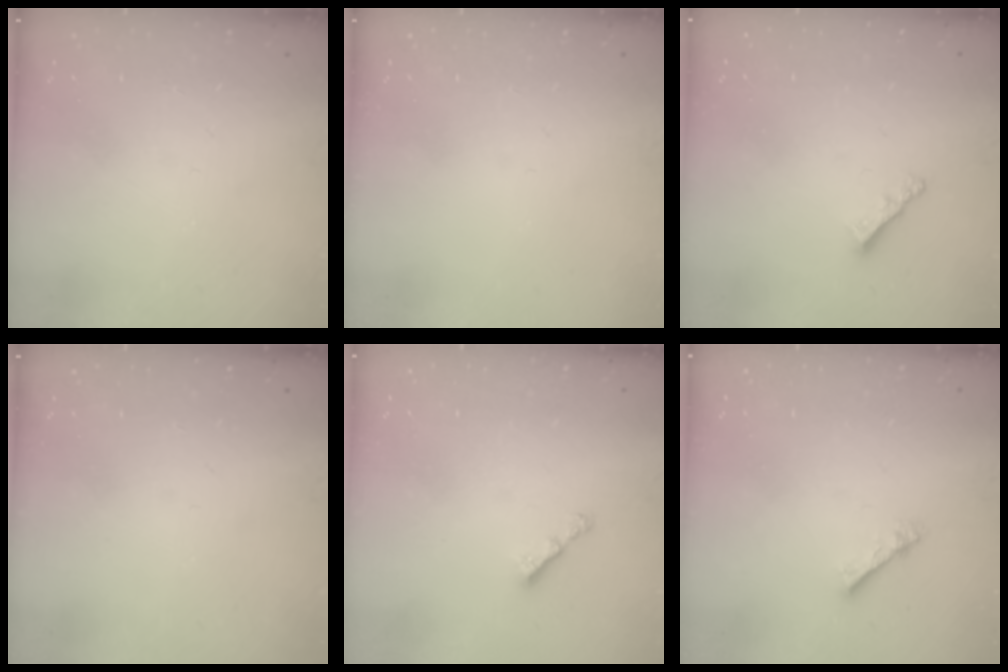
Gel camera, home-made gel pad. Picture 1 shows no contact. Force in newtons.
{"total": 0.0}
{"total": 2.9, "press": 2.9, "slide": 0.3}
{"total": 0.0}
{"total": 2.9, "press": 2.8, "slide": 0.6}
{"total": 2.3, "press": 2.3, "slide": 0.3}